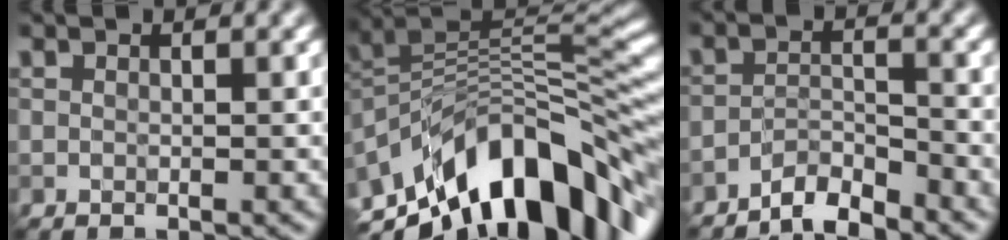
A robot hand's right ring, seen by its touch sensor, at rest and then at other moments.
{"total": 12.9, "force": [-6.7, 5.6, 9.5], "torque": [-0.152, 0.028, -0.125]}
{"total": 3.3, "force": [-3.1, 0.3, 1.1], "torque": [-0.019, 0.005, -0.066]}